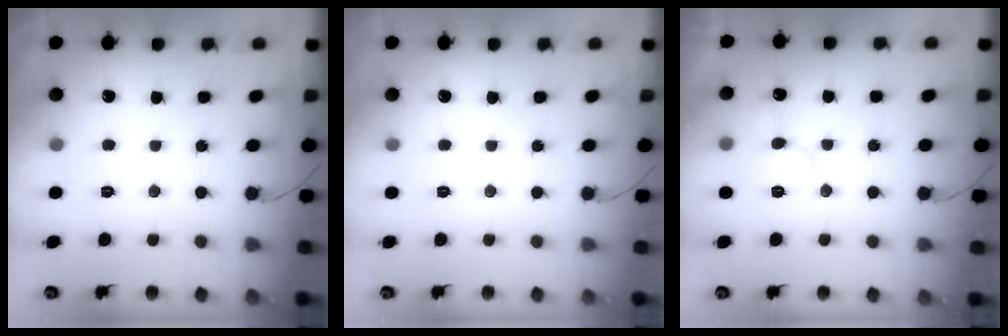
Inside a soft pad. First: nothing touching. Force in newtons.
{"total": 0.0}
{"total": 9.2, "press": 9.1, "slide": 1.4}